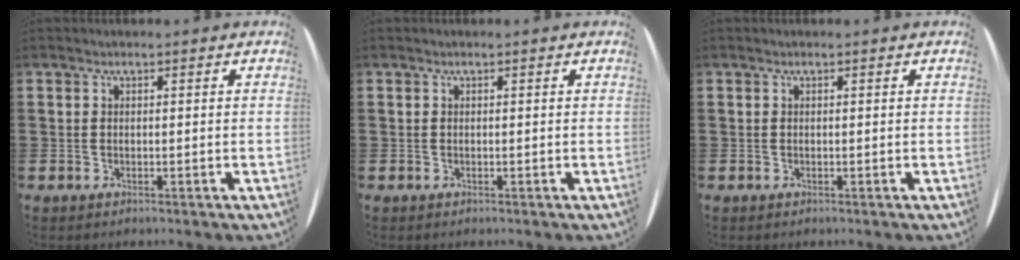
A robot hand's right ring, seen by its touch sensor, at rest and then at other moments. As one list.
[{"total": 0.0}, {"total": 0.0}]